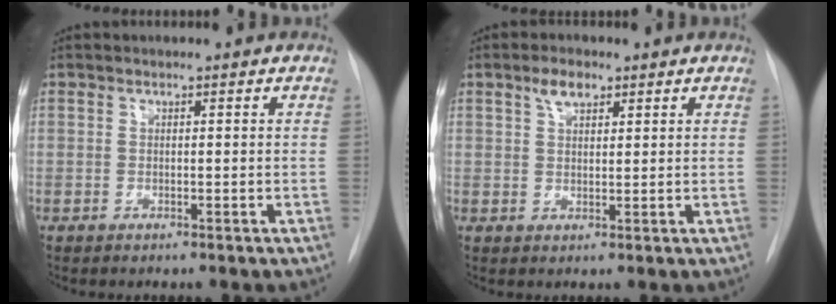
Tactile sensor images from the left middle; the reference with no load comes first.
{"total": 3.2, "force": [2.0, 1.4, 2.0], "torque": [-0.042, 0.007, 0.039]}